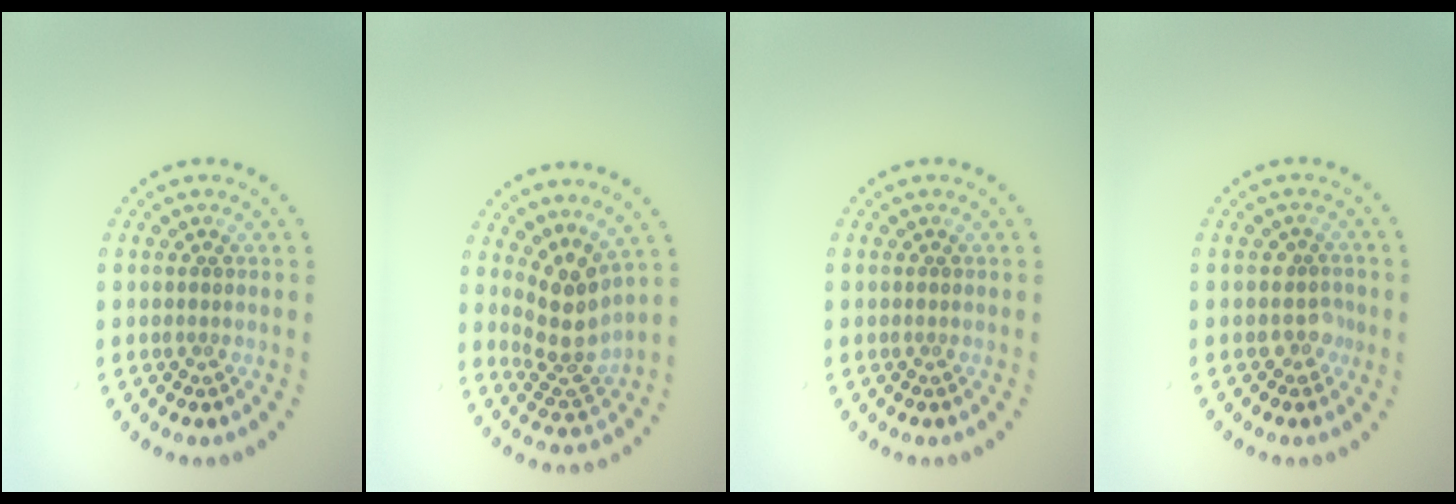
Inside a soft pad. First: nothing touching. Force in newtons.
{"total": 3.8, "press": 2.8, "slide": 2.5}
{"total": 0.0}
{"total": 1.7, "press": 1.3, "slide": 1.1}